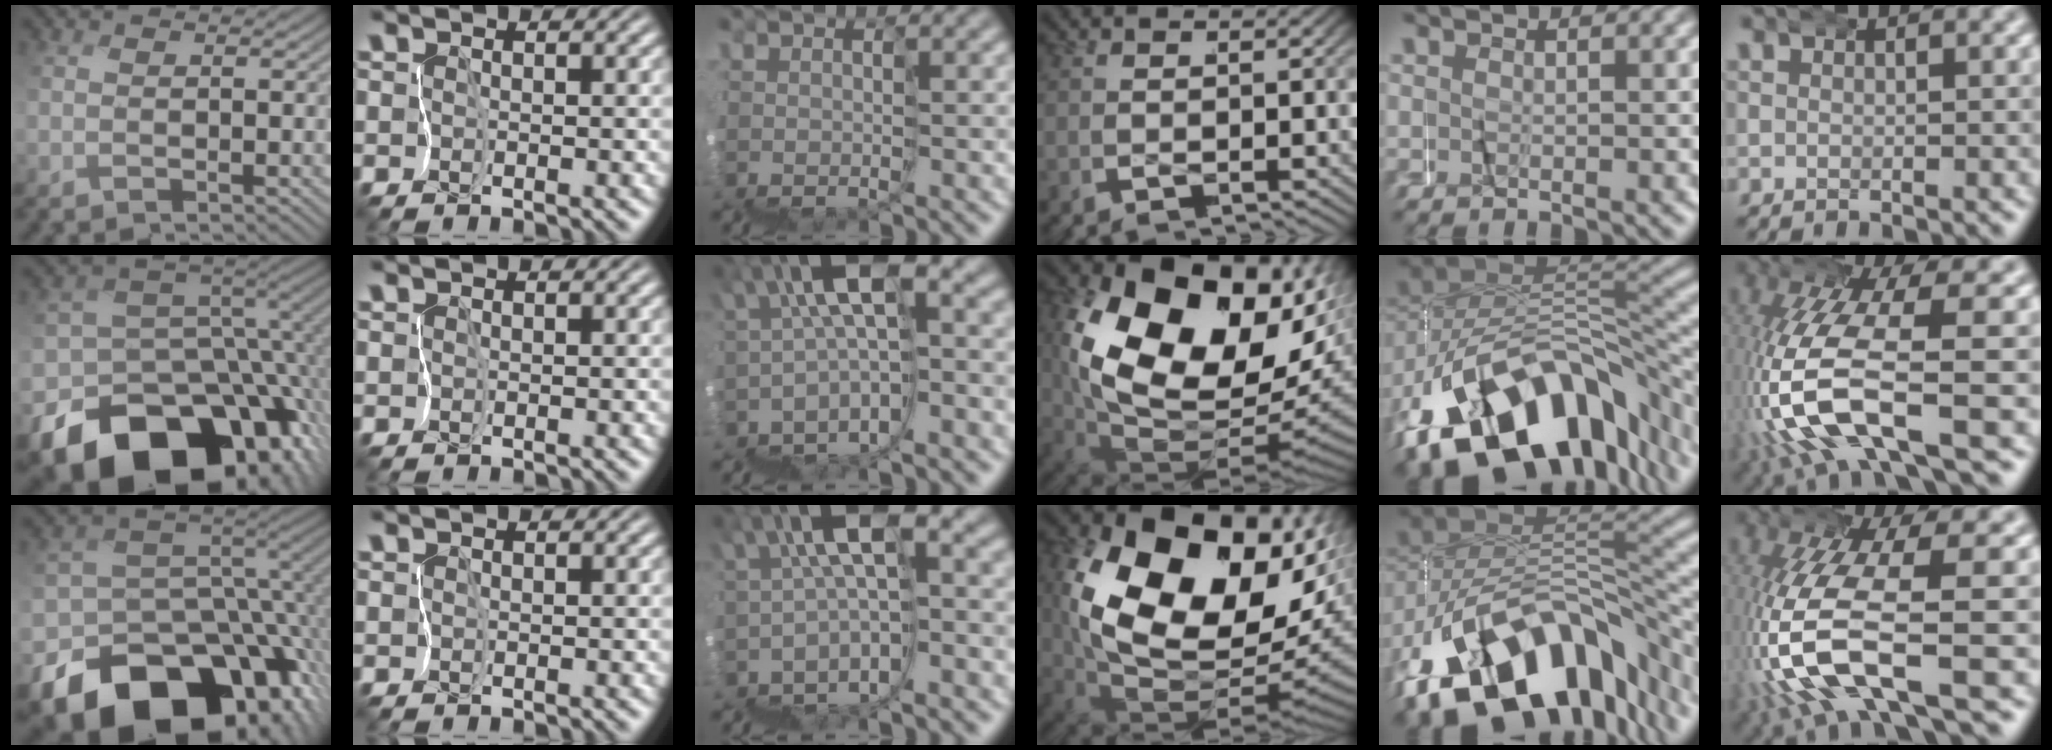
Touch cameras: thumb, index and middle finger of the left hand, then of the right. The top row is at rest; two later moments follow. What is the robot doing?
{"motion": "wrap", "object": "masking tape"}